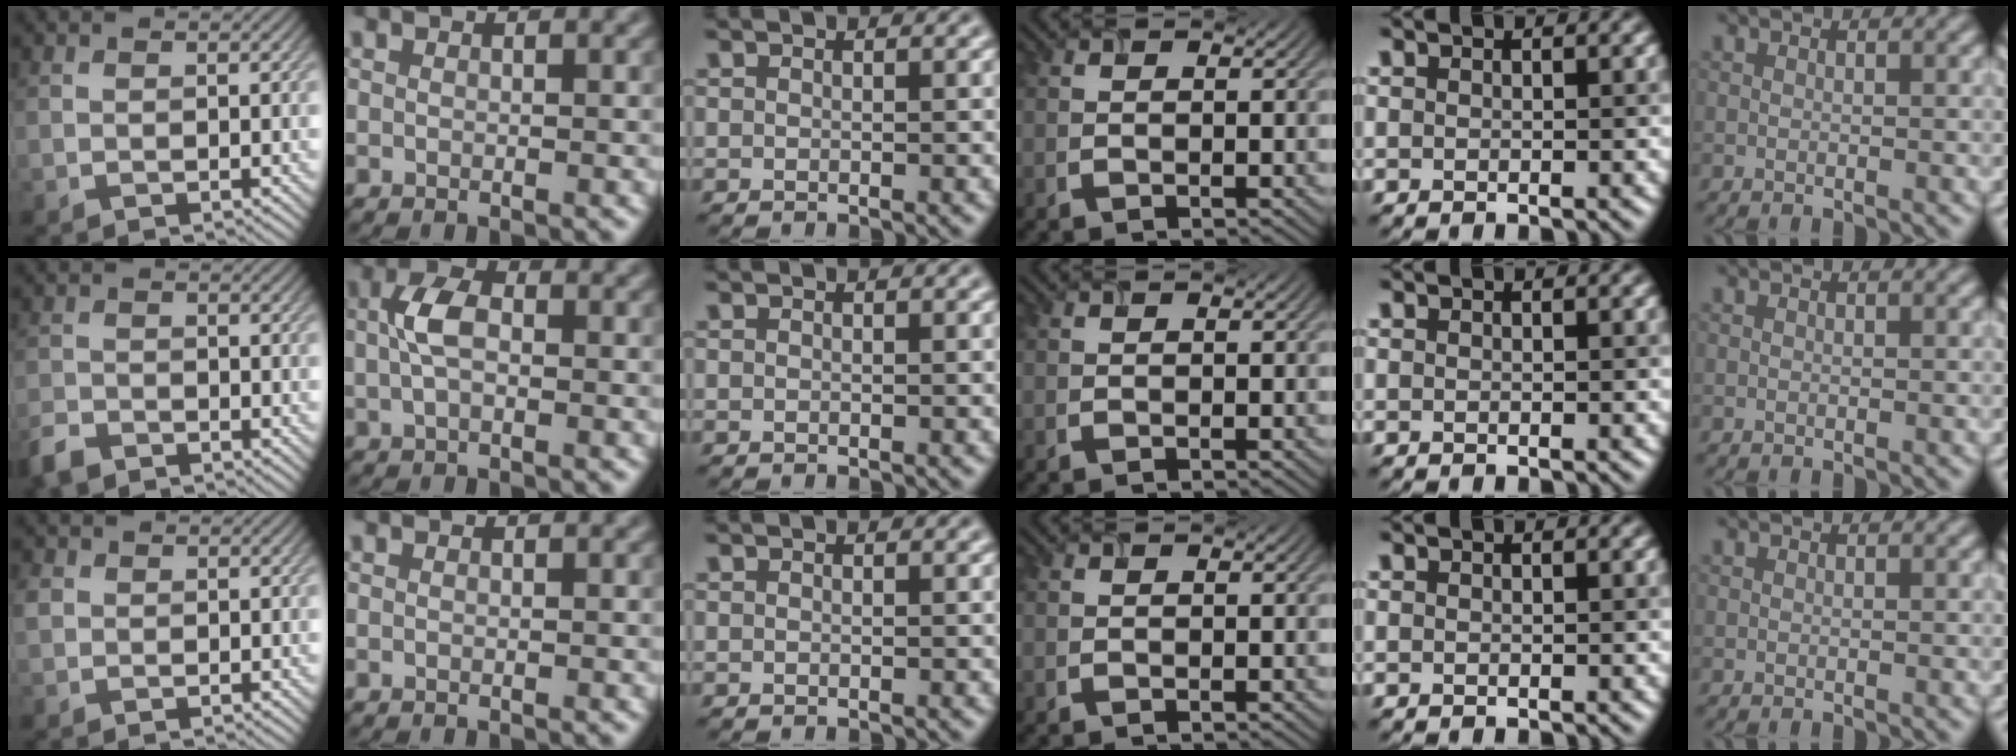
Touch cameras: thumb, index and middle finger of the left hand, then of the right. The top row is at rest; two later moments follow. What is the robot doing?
{"motion": "insert", "object": "airpods case & airpods"}